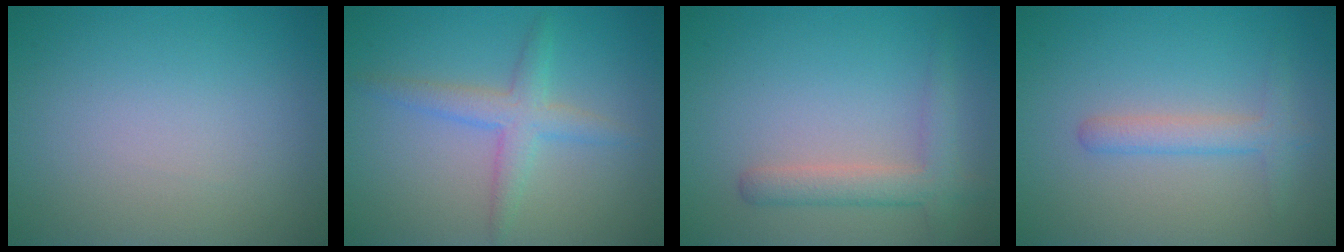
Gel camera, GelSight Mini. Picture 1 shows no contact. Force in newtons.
{"total": 2.9, "press": 2.9, "slide": 0.0}
{"total": 2.9, "press": 2.9, "slide": 0.2}
{"total": 2.2, "press": 2.2, "slide": 0.1}